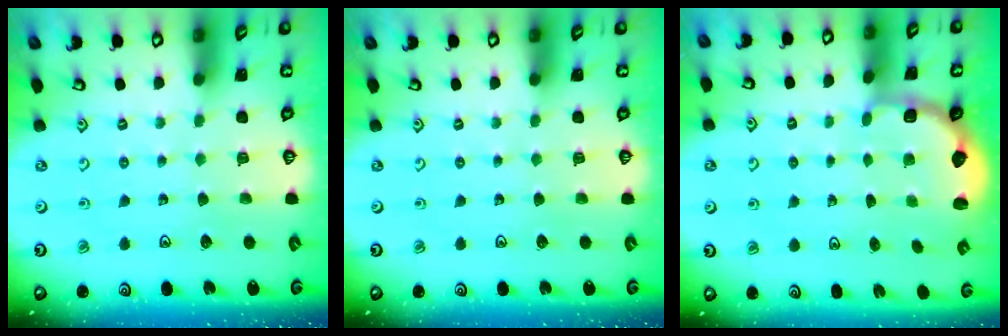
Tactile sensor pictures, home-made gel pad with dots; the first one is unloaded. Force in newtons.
{"total": 0.0}
{"total": 2.7, "press": 2.3, "slide": 1.5}